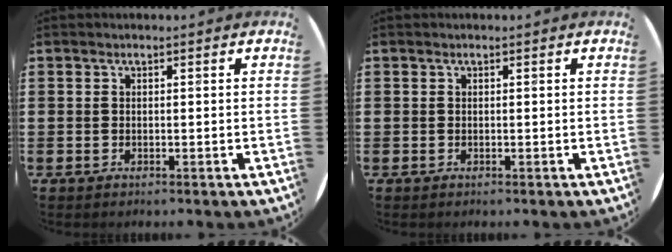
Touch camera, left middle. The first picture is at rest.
{"total": 0.0}